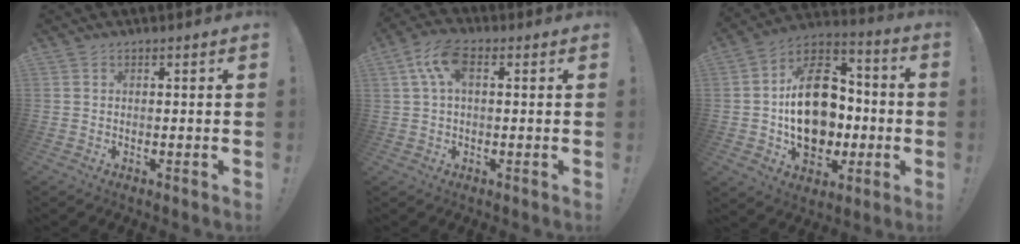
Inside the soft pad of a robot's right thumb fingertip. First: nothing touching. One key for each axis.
{"total": 8.1, "fx": 2.5, "fy": 4.0, "fz": 6.6, "tx": -0.123, "ty": 0.008, "tz": 0.048}
{"total": 22.7, "fx": -1.8, "fy": 16.2, "fz": 15.8, "tx": -0.253, "ty": 0.023, "tz": -0.013}